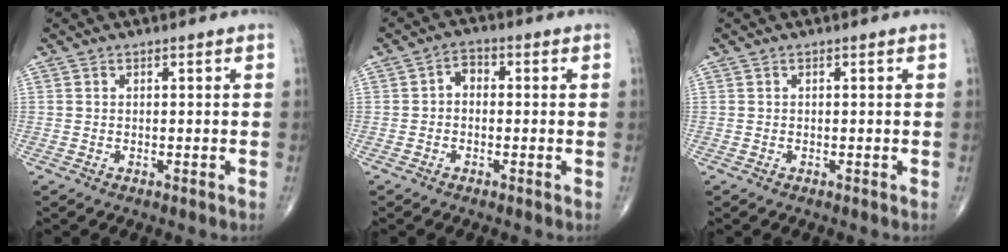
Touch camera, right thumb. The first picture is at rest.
{"total": 3.0, "force": [-0.2, 2.3, 2.0], "torque": [-0.016, 0.015, -0.016]}
{"total": 0.0}